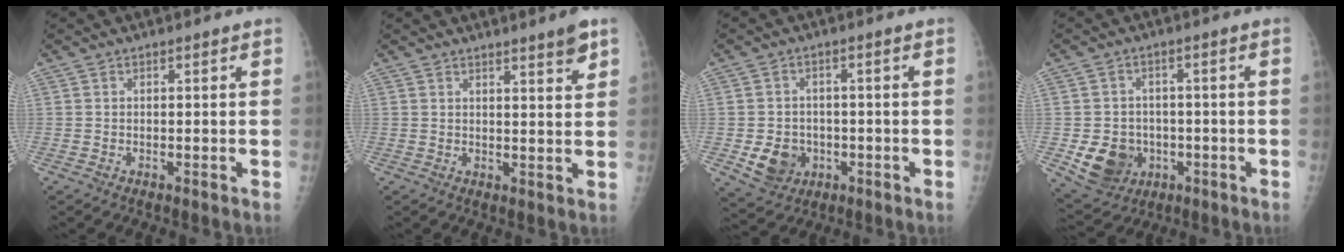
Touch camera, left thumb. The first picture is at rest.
{"total": 3.8, "force": [2.6, 0.4, 2.7], "torque": [-0.032, -0.020, 0.037]}
{"total": 7.2, "force": [-2.0, 6.1, 3.2], "torque": [-0.030, 0.010, -0.024]}
{"total": 9.5, "force": [-2.5, 8.2, 4.1], "torque": [-0.044, 0.010, -0.026]}